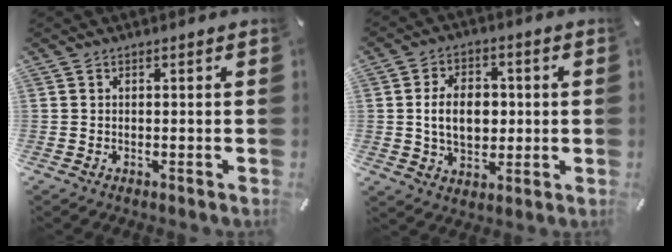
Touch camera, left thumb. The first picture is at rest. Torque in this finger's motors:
{"motor_torque": [2.17, 2.38, 1.40, 0.07, 0.21]}